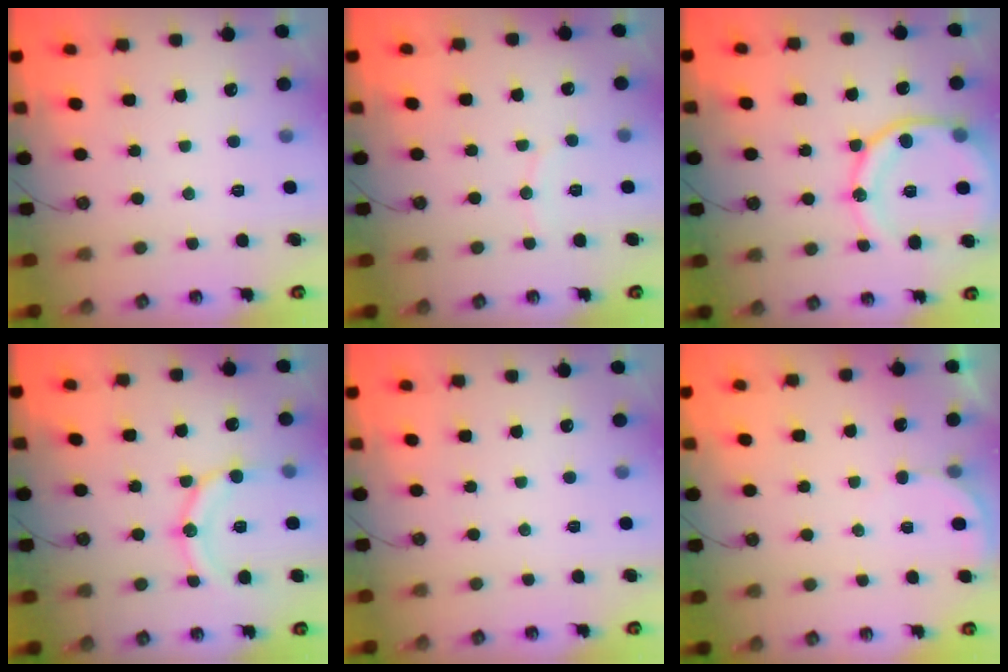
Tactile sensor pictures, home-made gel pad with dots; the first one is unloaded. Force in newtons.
{"total": 4.7, "press": 4.6, "slide": 0.5}
{"total": 15.7, "press": 15.6, "slide": 1.4}
{"total": 13.8, "press": 13.5, "slide": 2.7}
{"total": 0.0}
{"total": 1.9, "press": 1.9, "slide": 0.1}